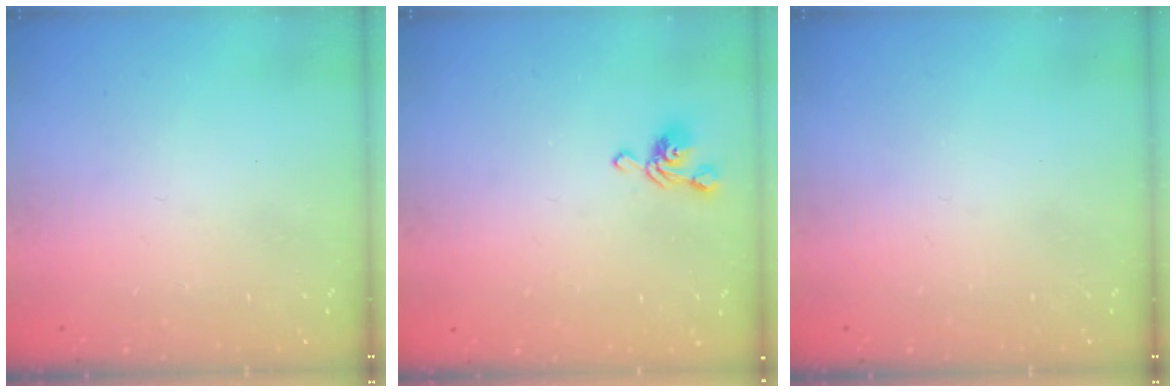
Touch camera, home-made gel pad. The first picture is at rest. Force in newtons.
{"total": 3.2, "press": 3.2, "slide": 0.3}
{"total": 0.0}